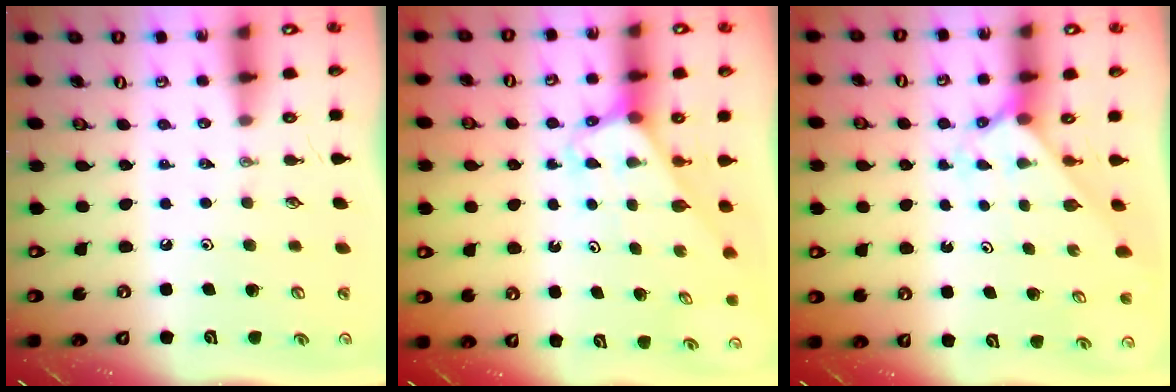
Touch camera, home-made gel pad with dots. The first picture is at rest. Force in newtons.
{"total": 3.1, "press": 3.1, "slide": 0.2}
{"total": 2.3, "press": 2.3, "slide": 0.2}